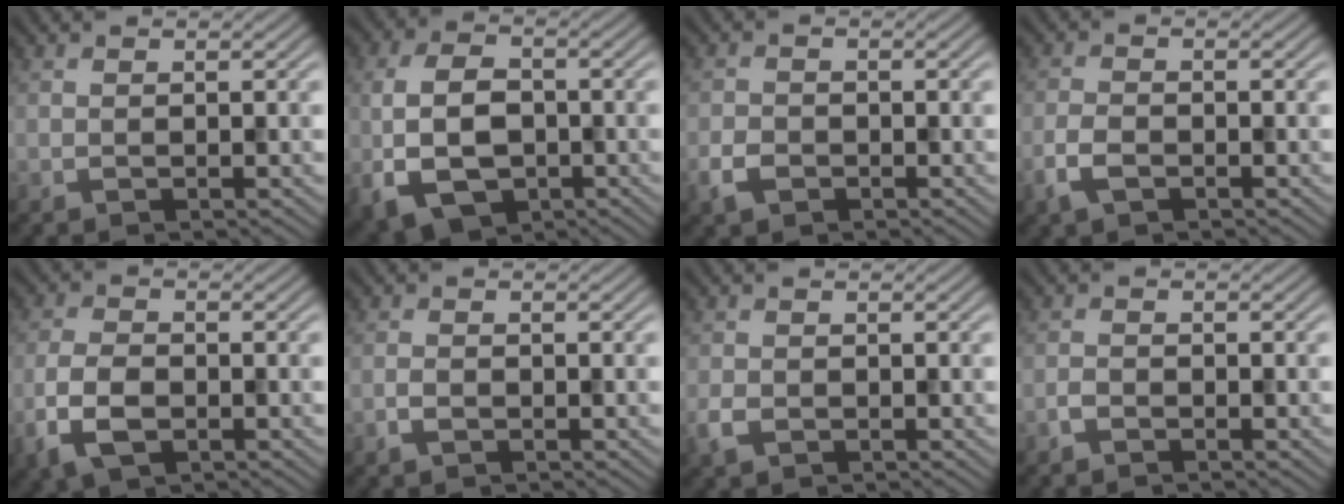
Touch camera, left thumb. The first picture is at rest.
{"total": 8.5, "force": [-2.0, 5.5, 6.2], "torque": [-0.143, -0.008, -0.043]}
{"total": 2.8, "force": [-1.5, 2.0, 1.4], "torque": [-0.034, -0.005, -0.036]}
{"total": 3.1, "force": [-1.7, 1.6, 2.0], "torque": [-0.048, -0.004, -0.039]}
{"total": 5.5, "force": [-2.4, 3.0, 3.9], "torque": [-0.090, -0.006, -0.056]}
{"total": 1.4, "force": [-0.8, 0.8, 0.9], "torque": [-0.019, 0.000, -0.018]}
{"total": 2.1, "force": [-0.9, 1.5, 1.1], "torque": [-0.031, -0.007, -0.022]}
{"total": 1.3, "force": [-1.0, 0.6, 0.5], "torque": [-0.011, 0.001, -0.024]}